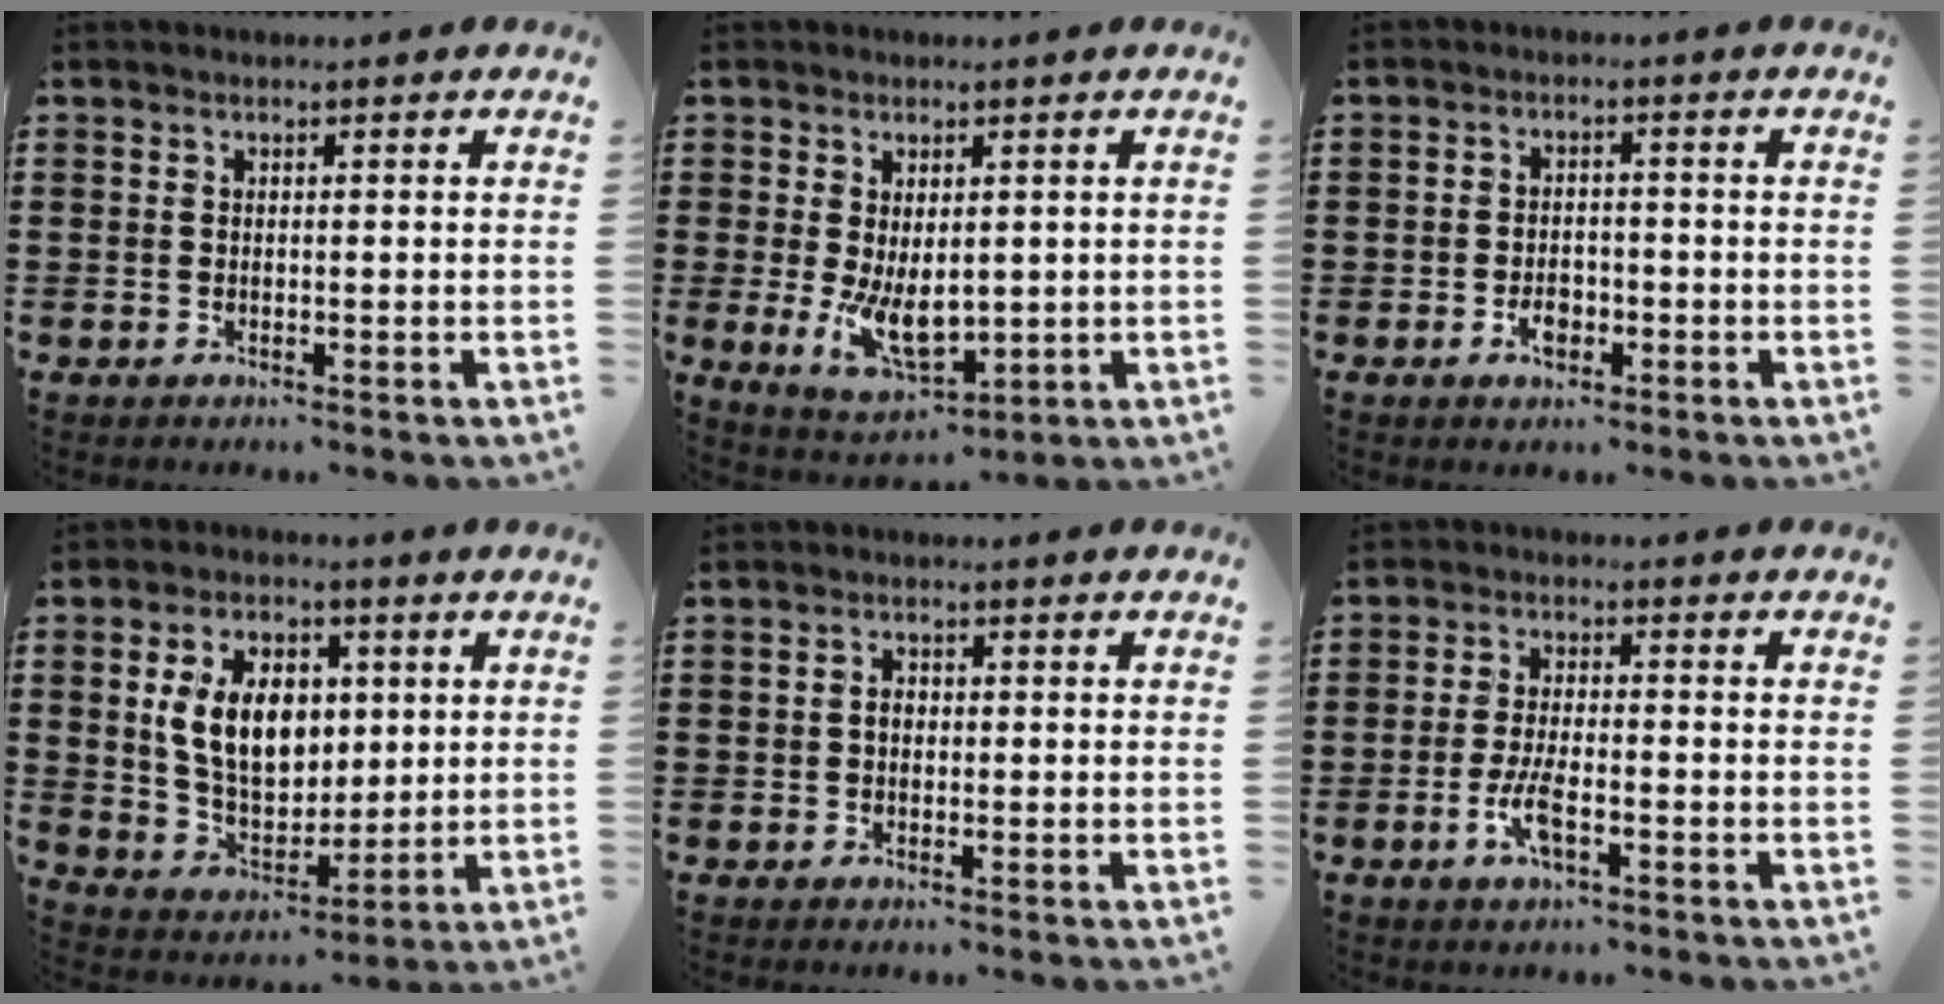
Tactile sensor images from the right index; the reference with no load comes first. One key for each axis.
{"total": 7.1, "fx": -0.3, "fy": 4.1, "fz": 5.7, "tx": -0.099, "ty": -0.003, "tz": -0.001}
{"total": 3.1, "fx": -1.3, "fy": 1.9, "fz": 2.1, "tx": -0.039, "ty": 0.002, "tz": -0.023}
{"total": 10.3, "fx": 2.0, "fy": 6.8, "fz": 7.4, "tx": -0.162, "ty": 0.007, "tz": 0.032}
{"total": 1.5, "fx": -0.1, "fy": 0.9, "fz": 1.1, "tx": -0.023, "ty": 0.003, "tz": -0.001}
{"total": 4.7, "fx": -1.9, "fy": 1.5, "fz": 4.0, "tx": -0.093, "ty": -0.006, "tz": -0.040}